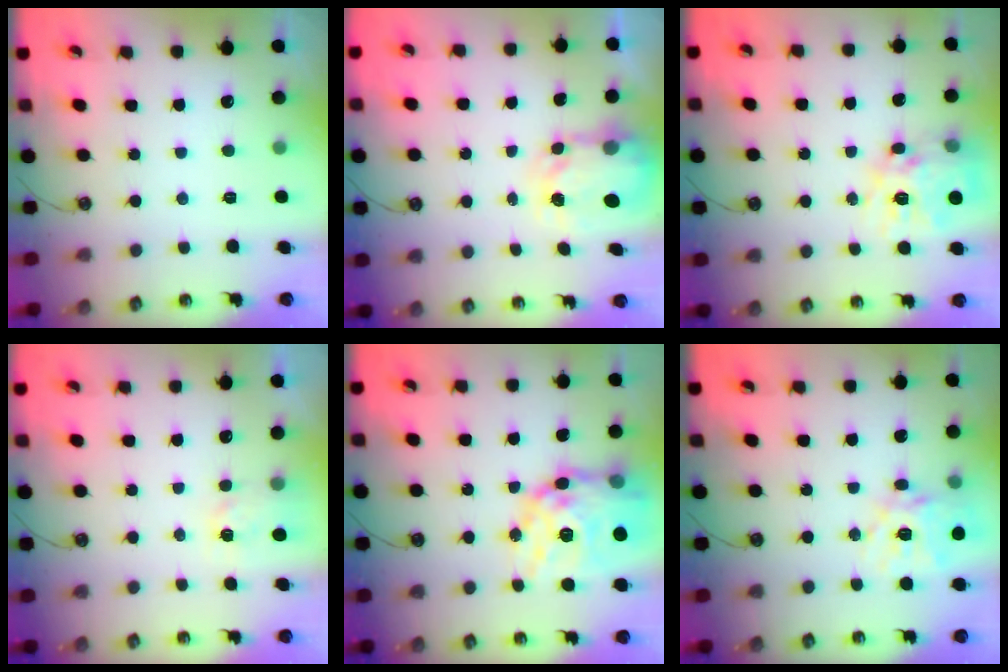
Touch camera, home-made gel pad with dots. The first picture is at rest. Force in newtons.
{"total": 4.7, "press": 4.7, "slide": 0.3}
{"total": 15.5, "press": 15.4, "slide": 1.3}
{"total": 3.3, "press": 3.3, "slide": 0.5}
{"total": 21.7, "press": 21.6, "slide": 1.8}
{"total": 17.1, "press": 16.9, "slide": 2.2}